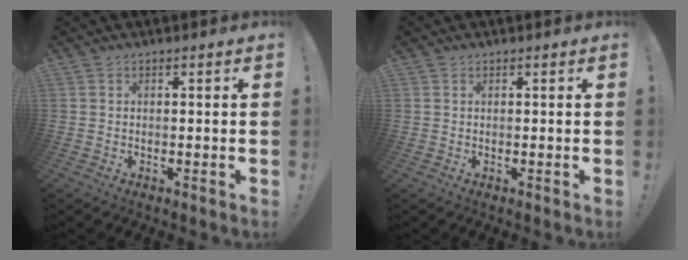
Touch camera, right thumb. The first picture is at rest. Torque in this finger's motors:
{"motor_torque": [1.36, 1.42, 0.62, 0.42, 0.09]}